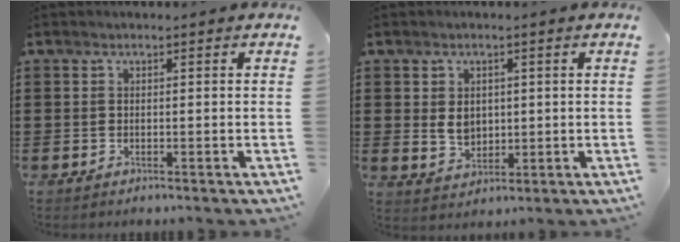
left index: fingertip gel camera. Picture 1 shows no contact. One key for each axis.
{"total": 3.7, "fx": 0.5, "fy": 2.9, "fz": 2.1, "tx": -0.035, "ty": 0.003, "tz": 0.004}